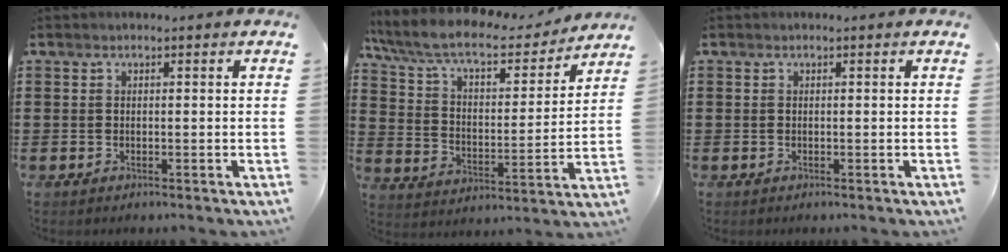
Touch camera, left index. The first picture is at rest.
{"total": 9.4, "force": [7.9, 2.0, 4.7], "torque": [-0.121, -0.041, 0.133]}
{"total": 0.0}